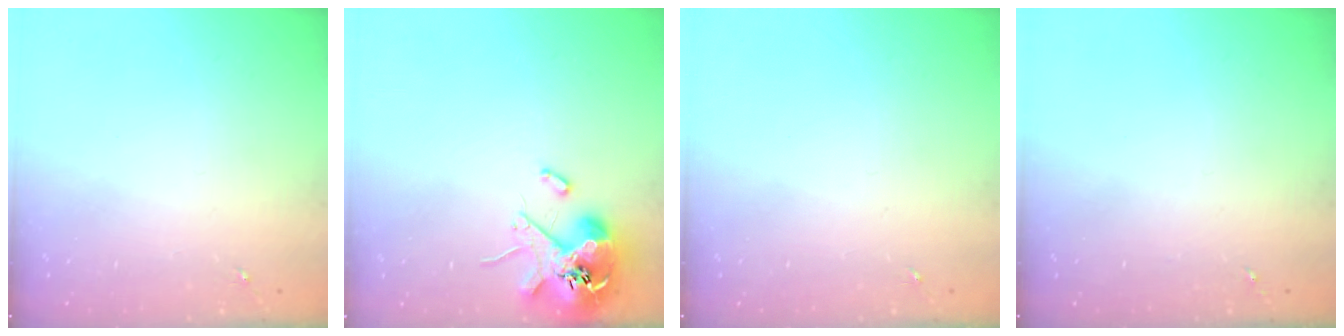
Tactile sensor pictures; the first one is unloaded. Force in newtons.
{"total": 11.8, "press": 11.6, "slide": 1.8}
{"total": 0.0}
{"total": 0.0}